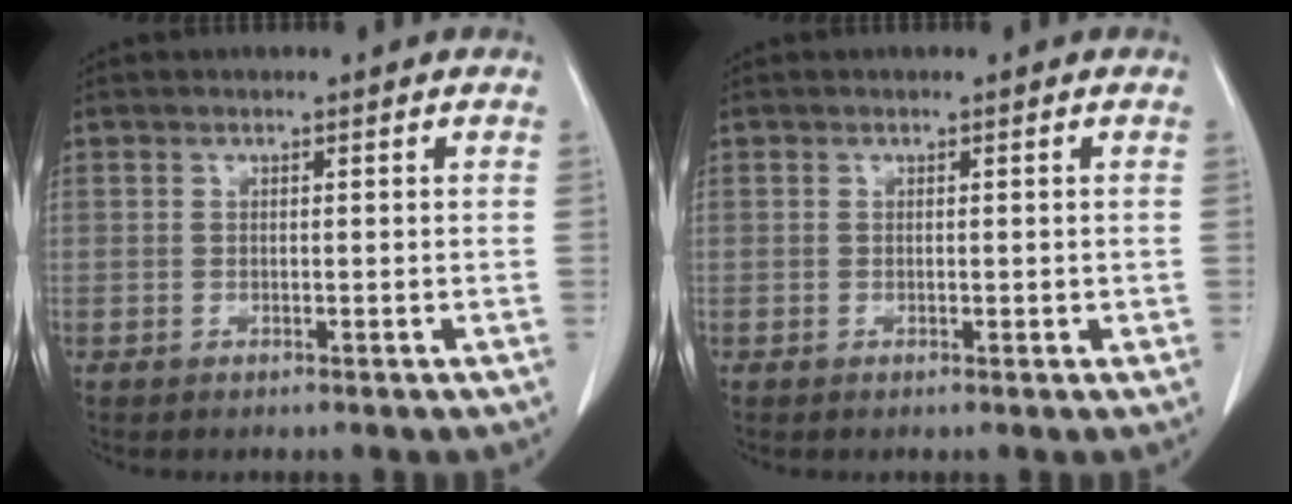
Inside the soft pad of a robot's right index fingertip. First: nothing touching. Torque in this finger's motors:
{"motor_torque": [-0.33, 0.68, -0.01, 0.01]}